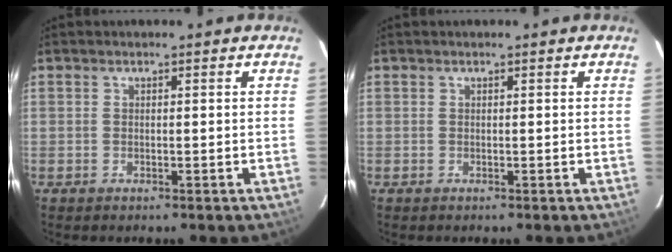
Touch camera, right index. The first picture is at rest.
{"total": 0.0}